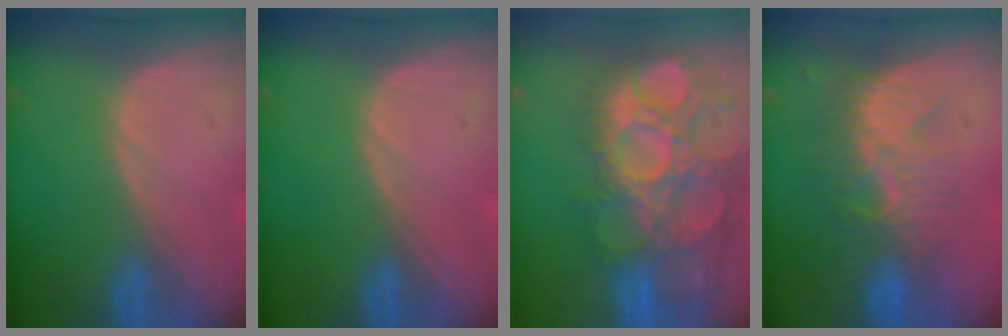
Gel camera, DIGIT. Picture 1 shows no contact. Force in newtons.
{"total": 0.0}
{"total": 14.4, "press": 12.7, "slide": 6.8}
{"total": 8.5, "press": 7.7, "slide": 3.6}